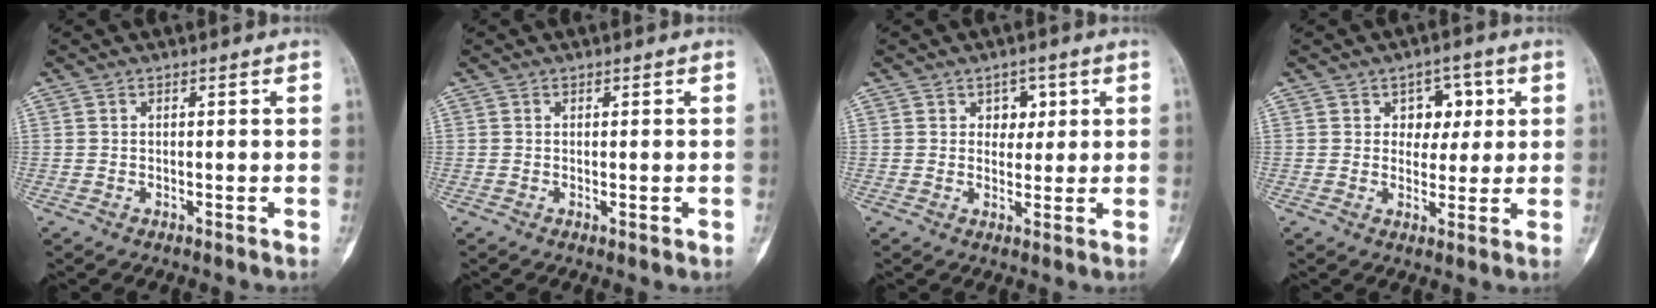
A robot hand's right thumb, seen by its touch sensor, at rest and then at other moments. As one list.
[{"total": 1.0, "force": [-0.3, 0.3, 0.9], "torque": [-0.008, -0.002, -0.003]}, {"total": 3.5, "force": [1.3, 2.8, 1.6], "torque": [0.010, -0.004, 0.016]}, {"total": 6.0, "force": [1.8, 4.6, 3.4], "torque": [-0.001, -0.003, 0.020]}]